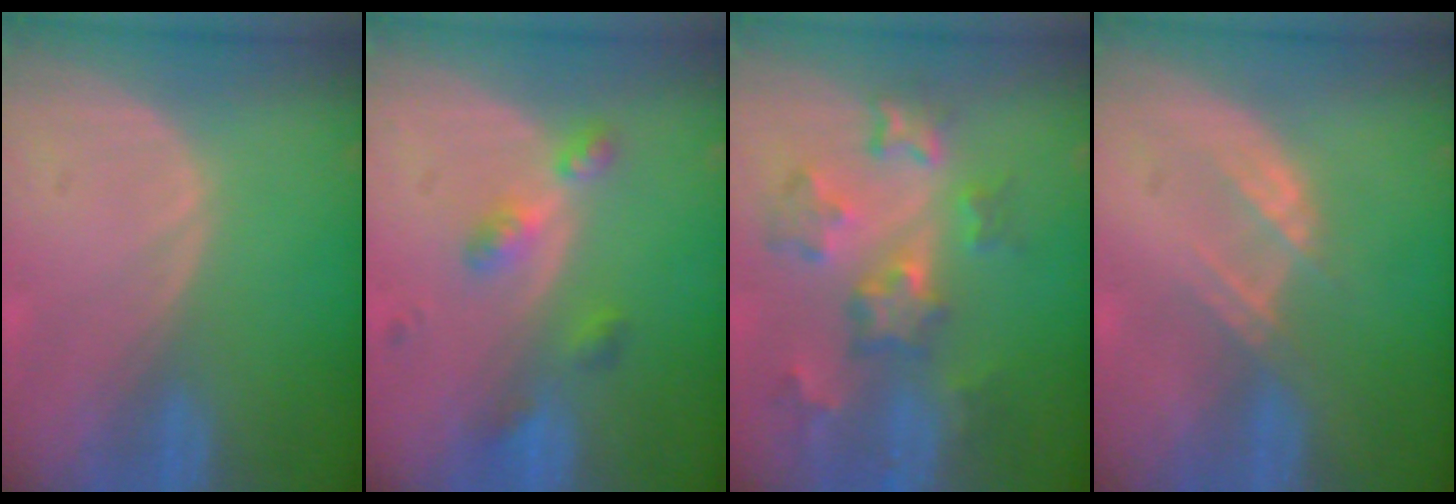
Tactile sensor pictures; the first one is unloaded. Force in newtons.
{"total": 4.6, "press": 4.3, "slide": 1.7}
{"total": 8.6, "press": 7.7, "slide": 3.7}
{"total": 2.7, "press": 2.7, "slide": 0.3}